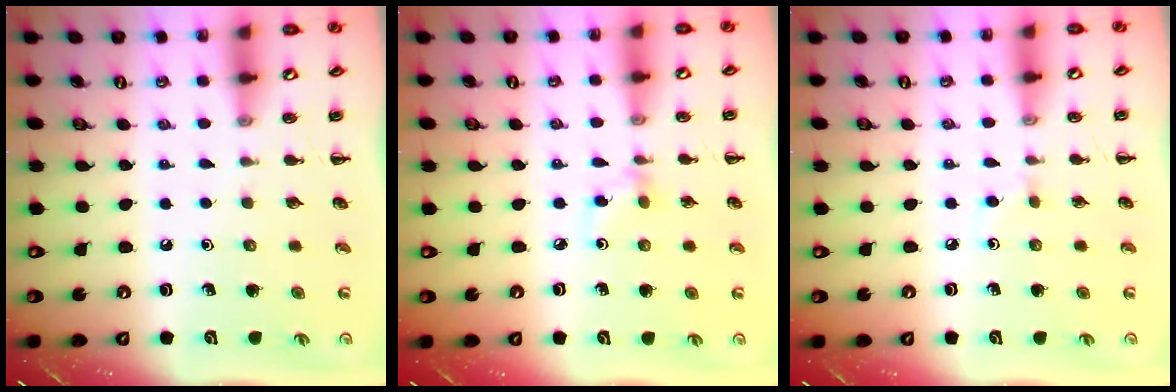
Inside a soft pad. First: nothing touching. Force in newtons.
{"total": 2.9, "press": 2.8, "slide": 0.8}
{"total": 3.3, "press": 3.0, "slide": 1.4}